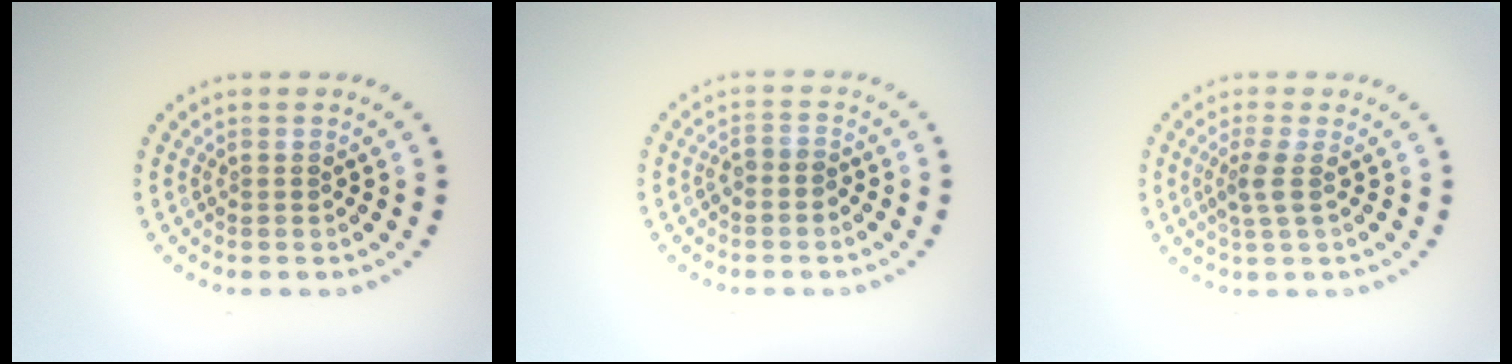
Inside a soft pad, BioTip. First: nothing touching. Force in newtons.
{"total": 1.1, "press": 0.9, "slide": 0.7}
{"total": 2.1, "press": 1.6, "slide": 1.4}